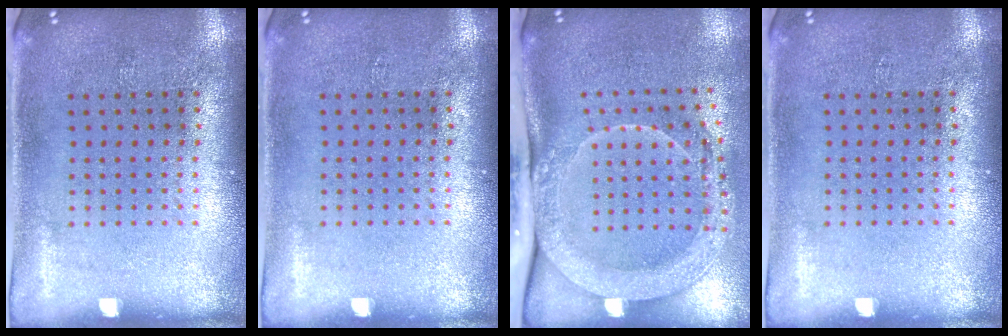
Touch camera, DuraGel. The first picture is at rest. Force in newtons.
{"total": 0.0}
{"total": 2.1, "press": 2.0, "slide": 0.8}
{"total": 0.0}